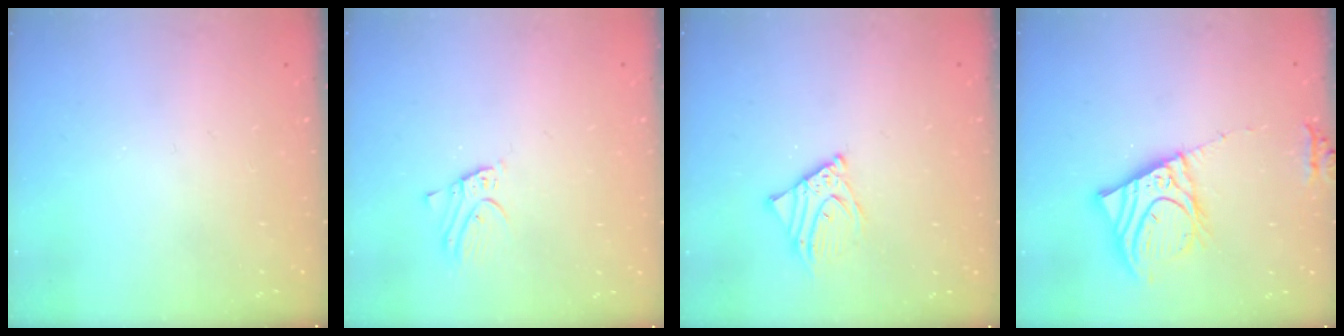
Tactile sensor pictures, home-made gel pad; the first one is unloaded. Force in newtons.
{"total": 2.7, "press": 2.7, "slide": 0.1}
{"total": 5.6, "press": 5.6, "slide": 0.5}
{"total": 13.5, "press": 13.3, "slide": 2.4}